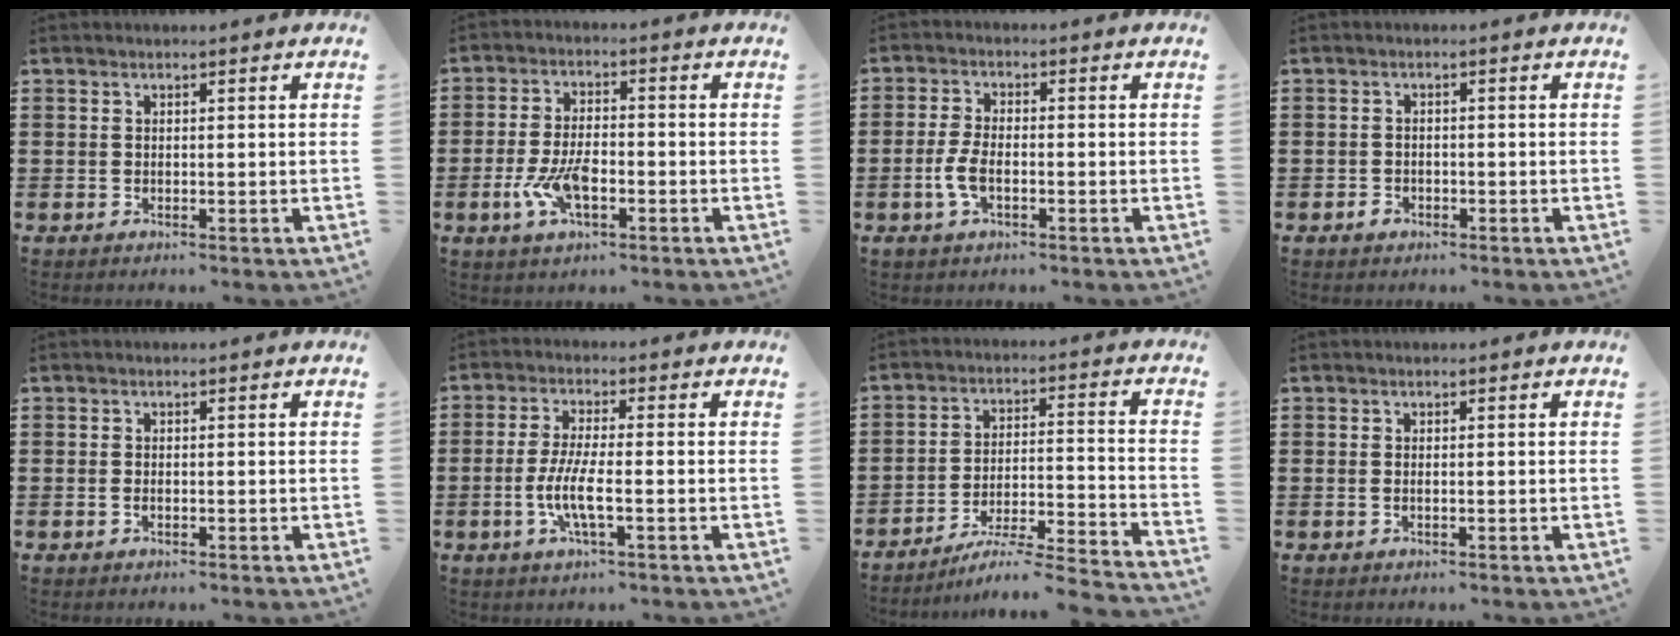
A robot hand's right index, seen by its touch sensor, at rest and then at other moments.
{"total": 6.5, "force": [-2.1, 3.0, 5.4], "torque": [-0.123, -0.001, -0.044]}
{"total": 4.2, "force": [-1.3, 1.6, 3.6], "torque": [-0.093, -0.008, -0.030]}
{"total": 1.1, "force": [-0.8, 0.6, 0.3], "torque": [-0.008, -0.002, -0.017]}
{"total": 0.6, "force": [-0.3, 0.3, 0.5], "torque": [-0.012, -0.004, -0.004]}
{"total": 6.1, "force": [-1.8, 1.0, 5.7], "torque": [-0.125, -0.012, -0.041]}
{"total": 5.4, "force": [-4.7, -0.3, 2.5], "torque": [-0.043, -0.017, -0.093]}
{"total": 0.0}